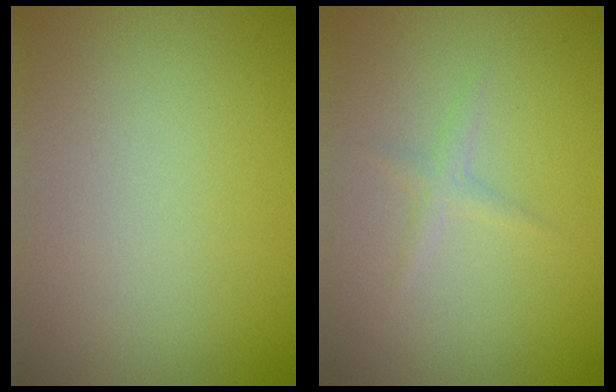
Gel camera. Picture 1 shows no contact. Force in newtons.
{"total": 1.0, "press": 1.0, "slide": 0.1}